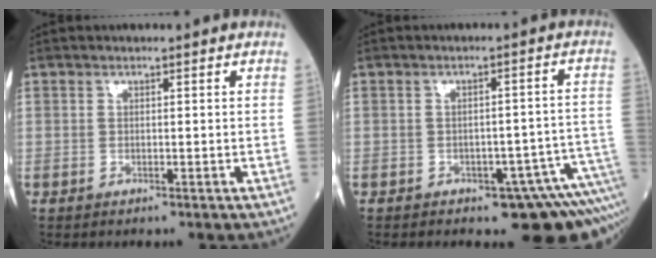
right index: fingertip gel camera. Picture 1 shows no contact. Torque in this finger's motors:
{"motor_torque": [1.04, -1.10, 0.31, 0.00]}